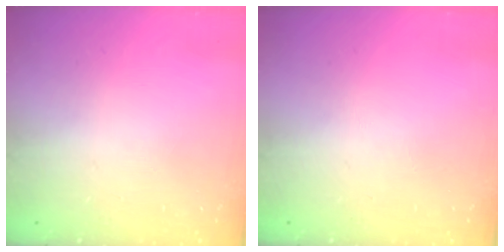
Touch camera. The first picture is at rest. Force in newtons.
{"total": 0.0}